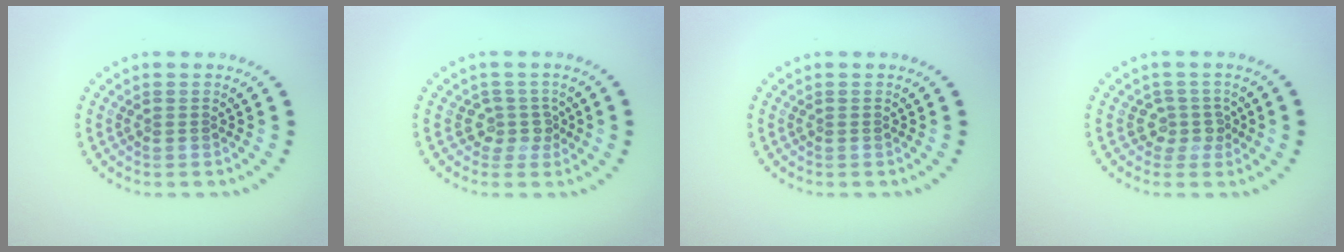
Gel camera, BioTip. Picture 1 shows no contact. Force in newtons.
{"total": 1.9, "press": 1.4, "slide": 1.3}
{"total": 0.0}
{"total": 2.0, "press": 1.4, "slide": 1.4}